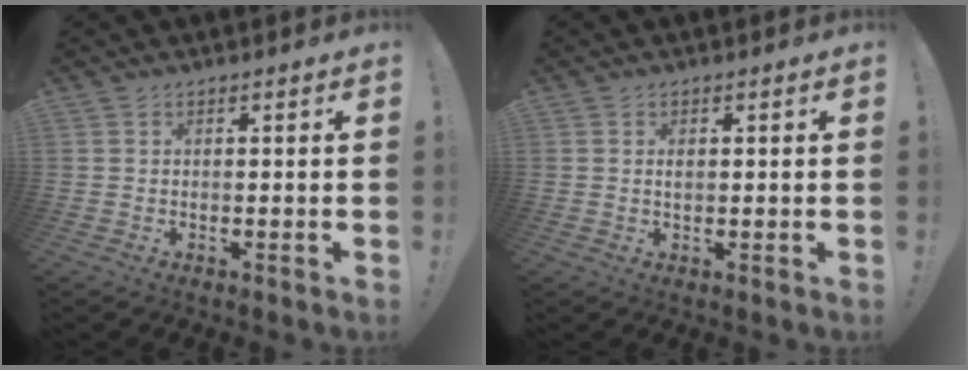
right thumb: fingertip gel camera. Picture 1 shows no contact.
{"total": 1.0, "force": [0.2, 0.6, 0.8], "torque": [-0.010, 0.001, 0.002]}